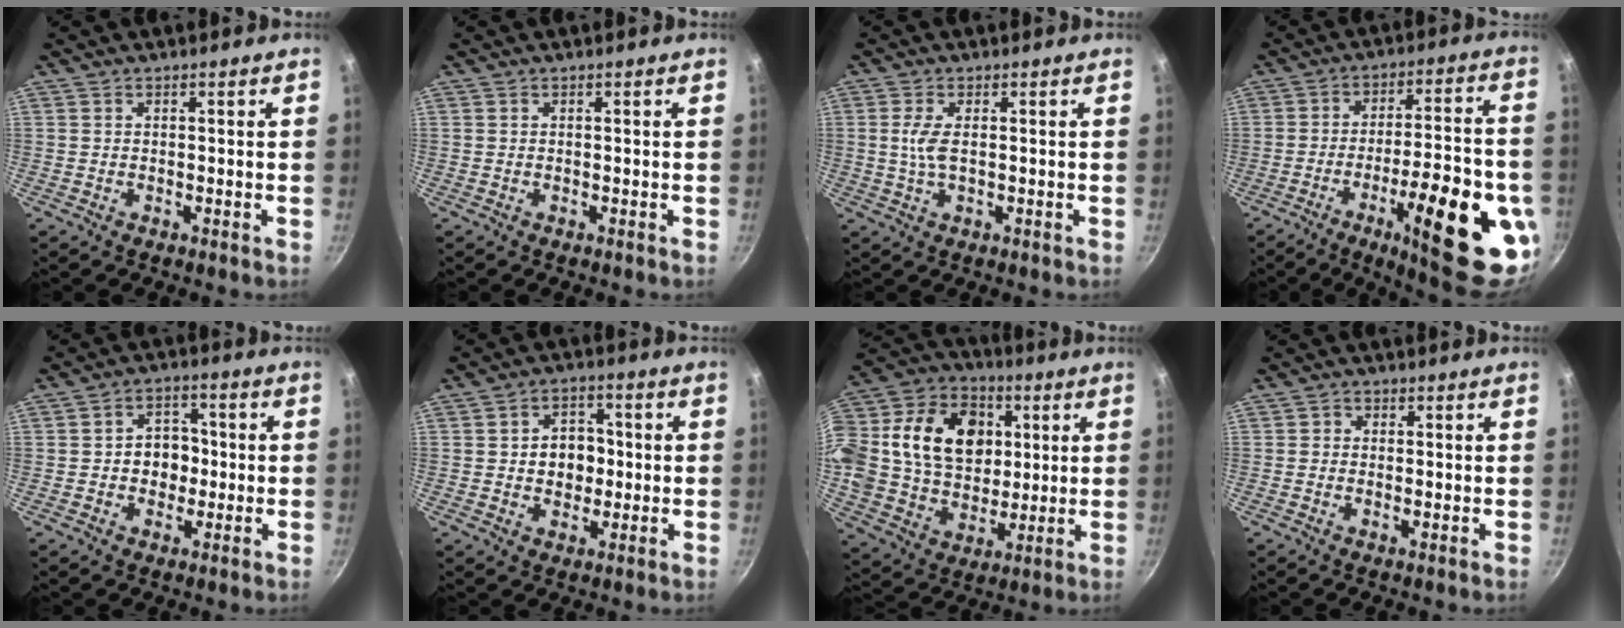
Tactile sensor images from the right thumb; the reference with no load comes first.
{"total": 0.0}
{"total": 3.8, "force": [0.3, 1.5, 3.5], "torque": [-0.081, 0.001, 0.007]}
{"total": 23.7, "force": [-8.0, 6.6, 21.3], "torque": [-0.270, 0.021, -0.106]}
{"total": 6.7, "force": [-0.5, 5.5, 3.7], "torque": [-0.011, 0.012, -0.012]}
{"total": 7.4, "force": [0.1, 5.9, 4.4], "torque": [-0.033, 0.007, -0.003]}
{"total": 28.9, "force": [5.8, 21.8, 18.1], "torque": [-0.346, 0.031, 0.102]}
{"total": 1.3, "force": [-0.1, 1.1, 0.7], "torque": [-0.012, 0.001, -0.008]}